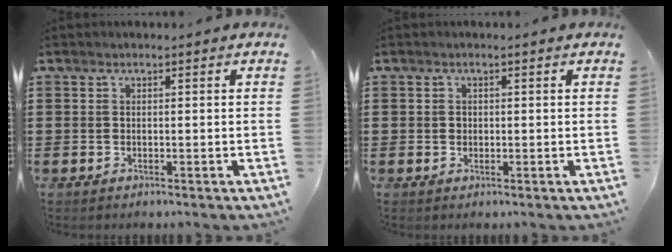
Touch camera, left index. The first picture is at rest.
{"total": 0.8, "force": [0.1, 0.7, 0.3], "torque": [-0.008, 0.005, 0.002]}